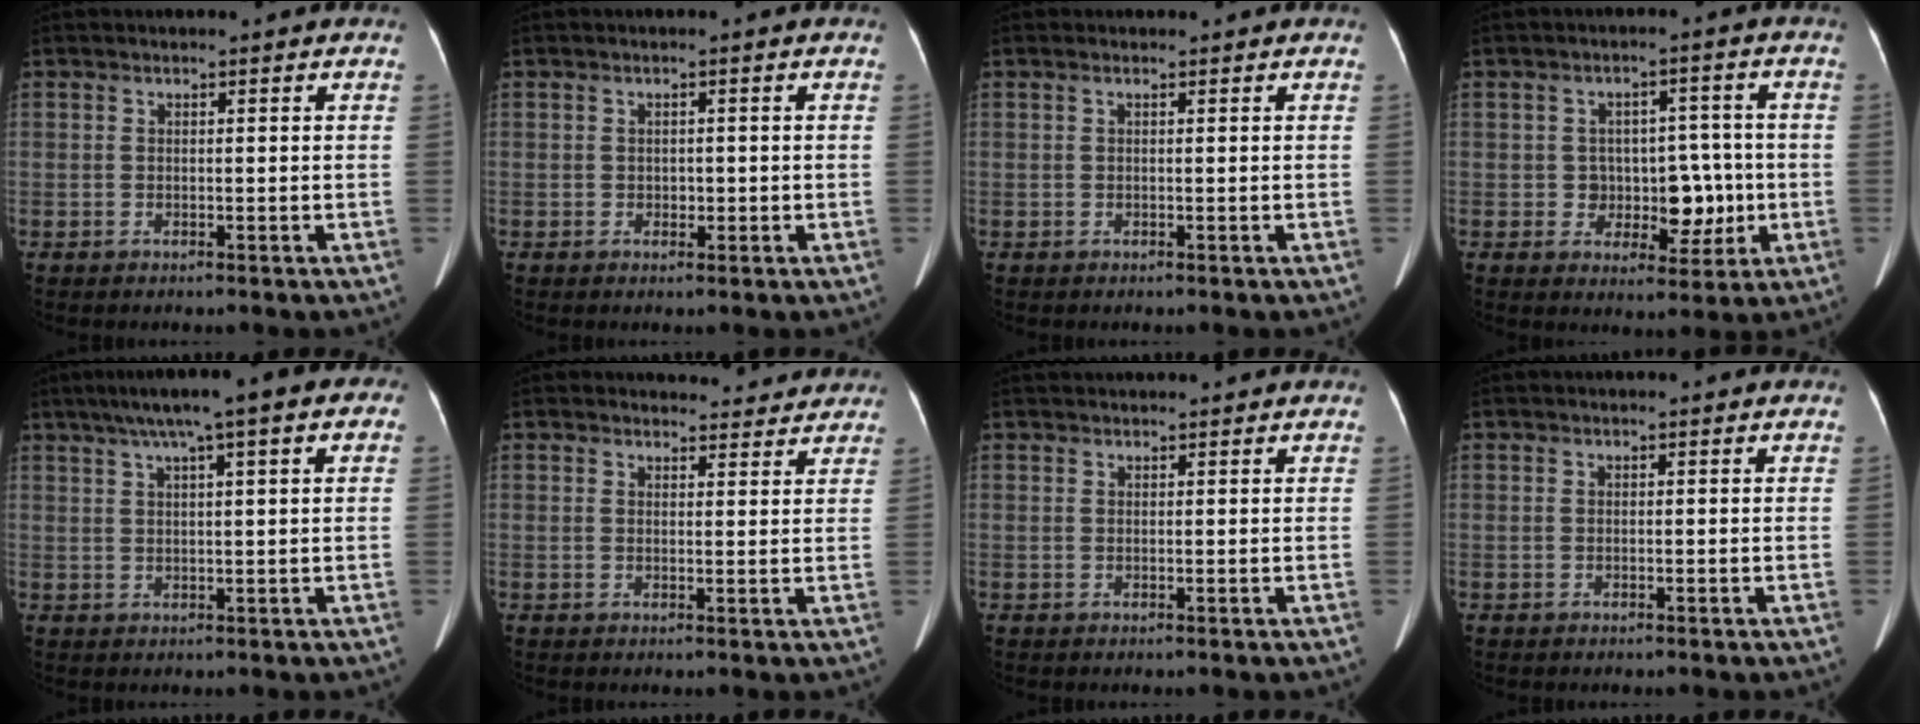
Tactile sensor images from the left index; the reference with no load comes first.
{"total": 1.0, "force": [-0.2, 0.9, 0.4], "torque": [-0.009, 0.001, -0.003]}
{"total": 0.0}
{"total": 6.7, "force": [-1.1, 4.9, 4.4], "torque": [-0.049, 0.022, -0.008]}
{"total": 10.8, "force": [5.7, 1.5, 9.1], "torque": [-0.130, 0.042, 0.075]}
{"total": 4.7, "force": [4.5, 1.4, 0.1], "torque": [0.007, 0.001, 0.042]}
{"total": 2.9, "force": [2.8, 0.2, 0.8], "torque": [-0.006, 0.032, 0.043]}
{"total": 0.0}